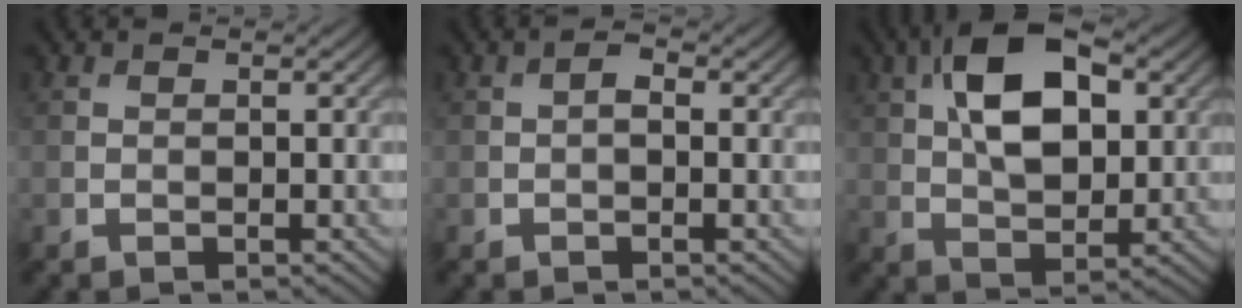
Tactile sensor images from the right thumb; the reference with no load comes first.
{"total": 1.2, "force": [-0.1, 0.7, 1.0], "torque": [-0.020, 0.005, -0.003]}
{"total": 12.0, "force": [3.5, 6.4, 9.5], "torque": [-0.179, 0.016, 0.055]}